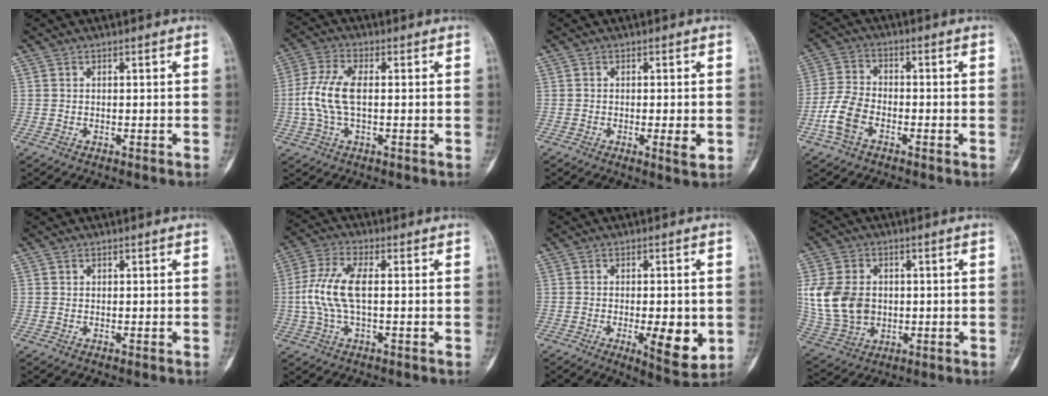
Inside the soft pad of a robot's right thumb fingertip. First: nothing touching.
{"total": 8.5, "force": [-0.1, 3.8, 7.6], "torque": [-0.185, 0.014, -0.004]}
{"total": 3.1, "force": [-0.7, 0.6, 3.0], "torque": [-0.047, -0.008, -0.009]}
{"total": 7.6, "force": [-3.2, 4.7, 5.0], "torque": [-0.110, 0.020, -0.068]}
{"total": 0.0}
{"total": 9.5, "force": [0.0, 3.9, 8.7], "torque": [-0.206, 0.016, 0.000]}
{"total": 9.3, "force": [-1.9, 3.3, 8.5], "torque": [-0.109, -0.017, -0.020]}
{"total": 13.4, "force": [0.9, 10.3, 8.5], "torque": [-0.155, 0.000, 0.031]}